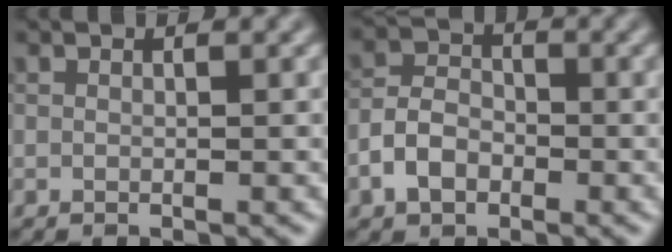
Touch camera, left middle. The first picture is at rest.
{"total": 3.7, "force": [-1.7, 2.5, 2.0], "torque": [-0.038, 0.006, -0.039]}